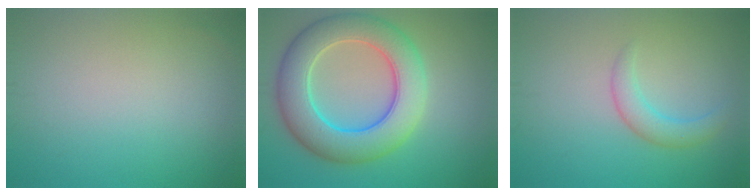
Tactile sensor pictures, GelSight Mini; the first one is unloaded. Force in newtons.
{"total": 9.3, "press": 9.3, "slide": 0.3}
{"total": 2.4, "press": 2.4, "slide": 0.0}